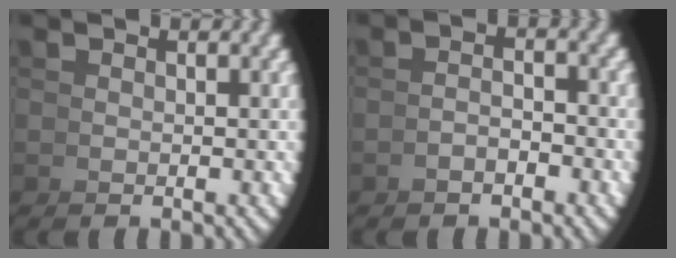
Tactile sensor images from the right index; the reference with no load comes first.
{"total": 1.5, "force": [-1.4, -0.3, 0.4], "torque": [0.012, 0.008, -0.029]}